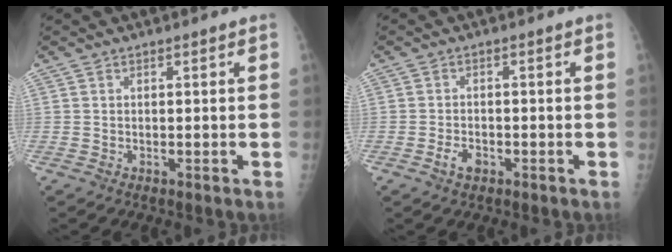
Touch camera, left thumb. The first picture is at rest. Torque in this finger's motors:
{"motor_torque": [-0.33, 0.29, 0.26, 0.19, 0.01]}